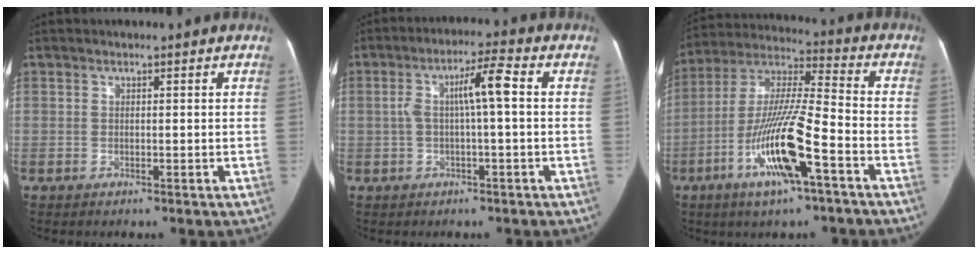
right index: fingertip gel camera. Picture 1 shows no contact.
{"total": 6.4, "force": [0.6, 0.8, 6.3], "torque": [-0.116, 0.026, 0.008]}
{"total": 15.6, "force": [-6.3, 1.2, 14.2], "torque": [-0.282, -0.005, -0.119]}